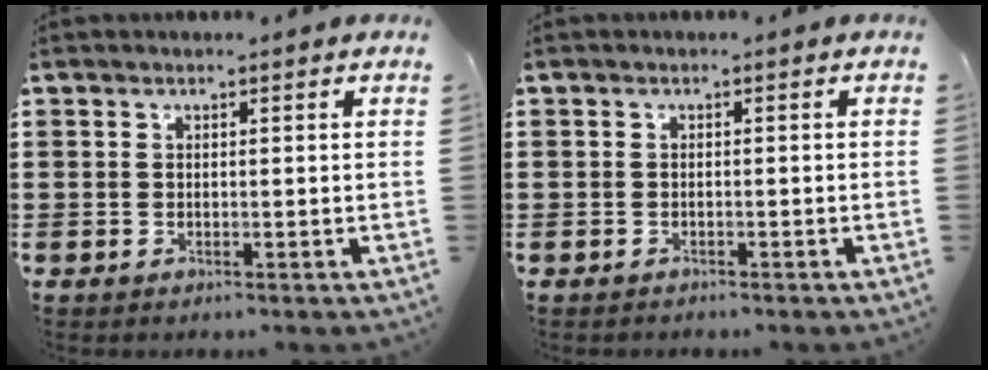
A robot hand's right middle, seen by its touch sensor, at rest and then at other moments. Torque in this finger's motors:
{"motor_torque": [-0.54, 0.73, -0.52, -0.21]}